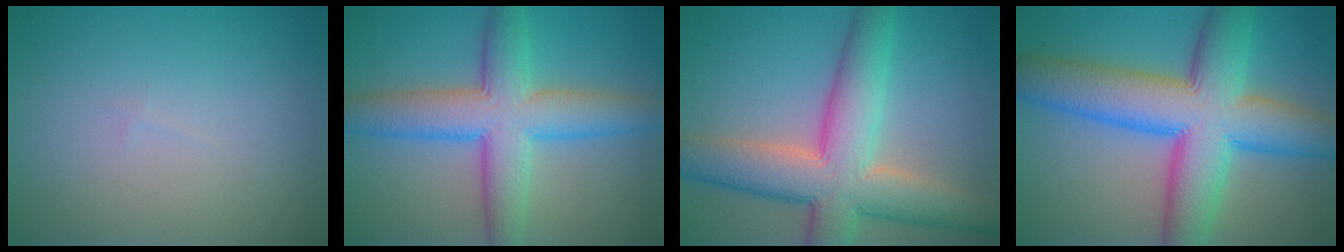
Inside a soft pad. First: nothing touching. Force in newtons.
{"total": 8.0, "press": 8.0, "slide": 0.2}
{"total": 10.0, "press": 10.0, "slide": 0.6}
{"total": 12.2, "press": 12.2, "slide": 0.2}